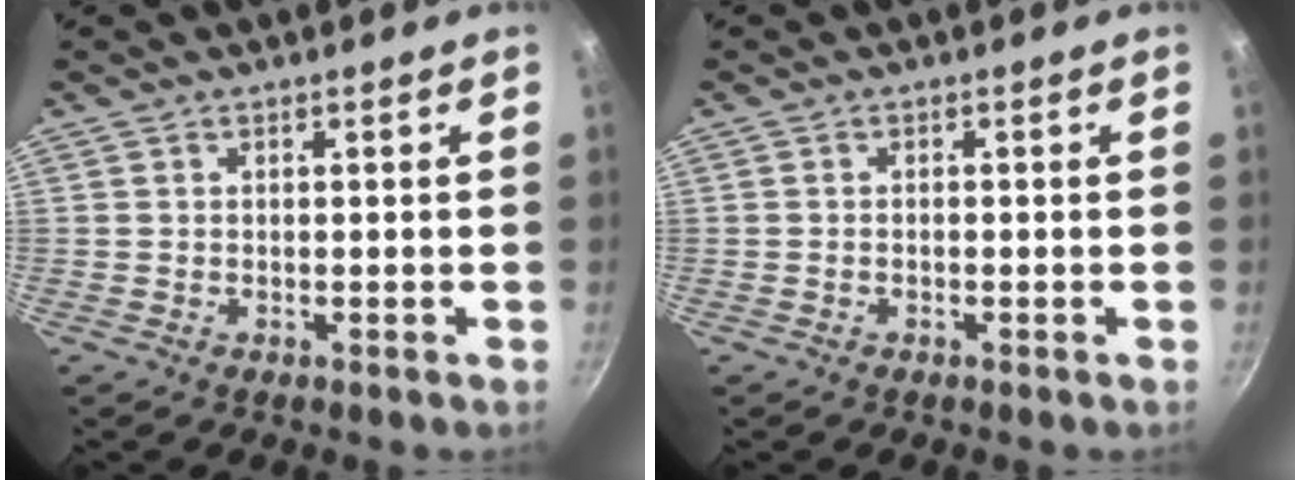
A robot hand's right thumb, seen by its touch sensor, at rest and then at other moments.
{"total": 0.6, "force": [-0.3, 0.3, 0.4], "torque": [-0.008, 0.004, -0.007]}